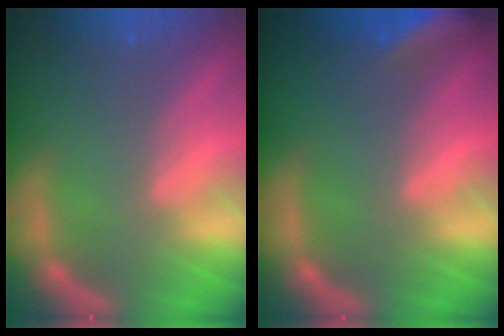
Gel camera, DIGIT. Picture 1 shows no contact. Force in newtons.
{"total": 6.0}